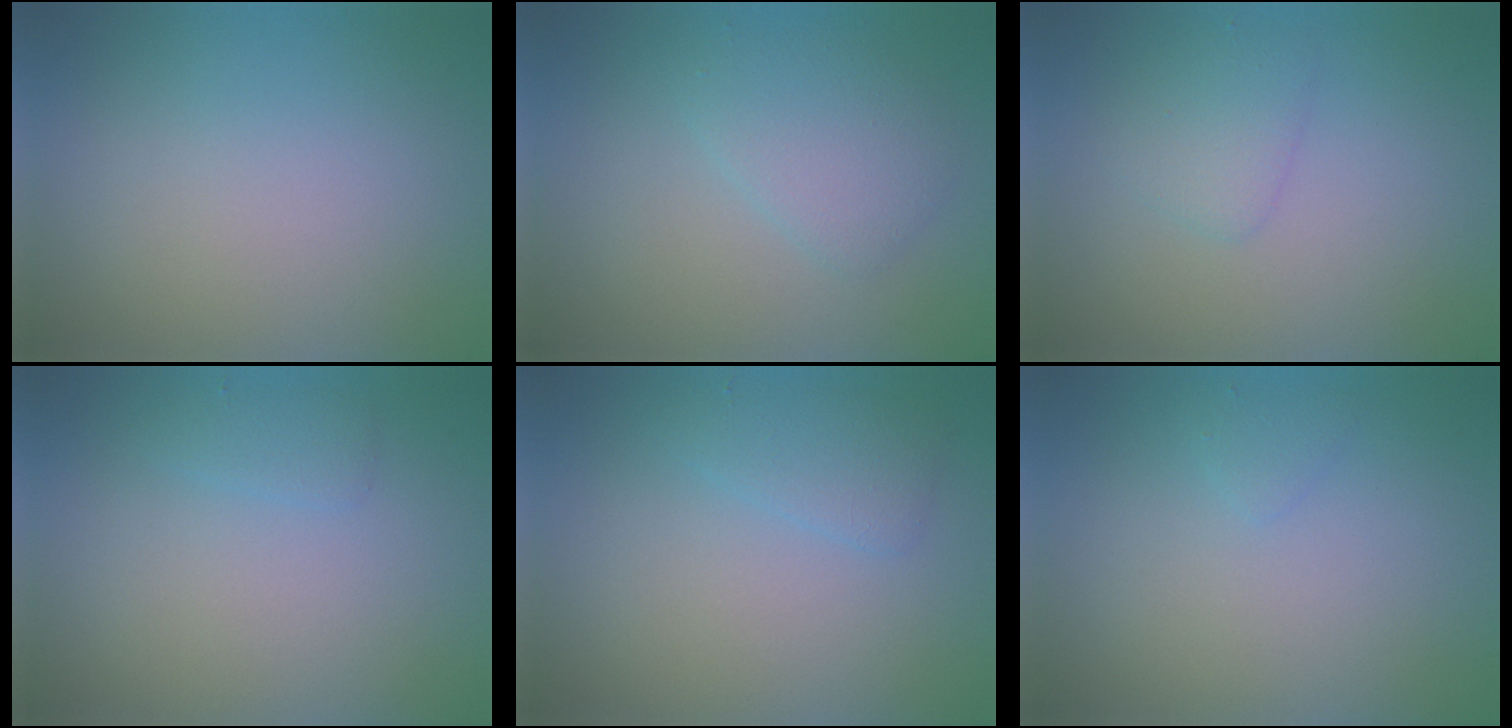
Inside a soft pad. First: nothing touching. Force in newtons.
{"total": 2.7, "press": 2.7, "slide": 0.2}
{"total": 1.9, "press": 1.9, "slide": 0.0}
{"total": 1.0, "press": 1.0, "slide": 0.1}
{"total": 1.9, "press": 1.9, "slide": 0.2}
{"total": 0.7, "press": 0.7, "slide": 0.0}